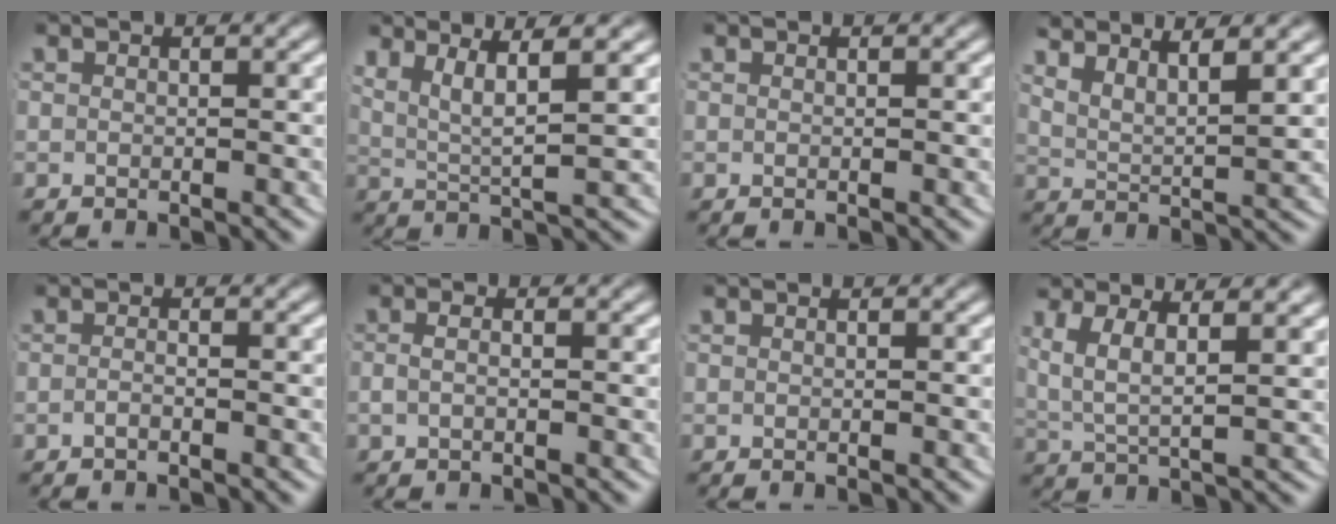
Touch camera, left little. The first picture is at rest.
{"total": 5.1, "force": [2.4, 1.7, 4.2], "torque": [-0.064, -0.003, 0.042]}
{"total": 0.0}
{"total": 5.6, "force": [3.7, 2.6, 3.3], "torque": [-0.058, 0.005, 0.049]}
{"total": 1.0, "force": [-0.9, -0.1, 0.4], "torque": [-0.006, 0.000, -0.019]}
{"total": 1.2, "force": [-0.4, 0.4, 1.1], "torque": [-0.023, 0.000, -0.008]}
{"total": 0.0}
{"total": 4.7, "force": [1.9, 2.1, 3.8], "torque": [-0.076, -0.005, 0.036]}